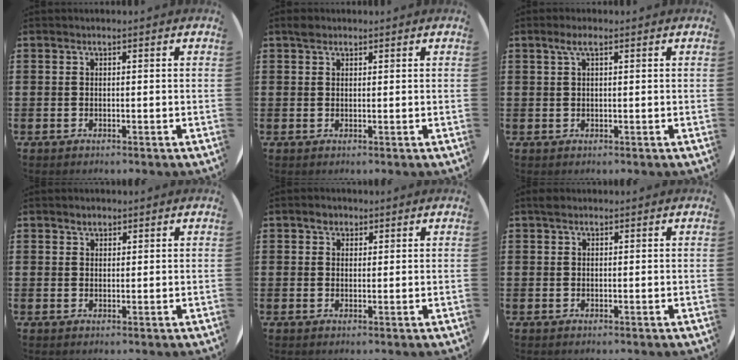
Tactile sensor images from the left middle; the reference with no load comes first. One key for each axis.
{"total": 1.1, "fx": 0.9, "fy": 0.5, "fz": 0.2, "tx": 0.002, "ty": 0.001, "tz": 0.015}
{"total": 1.9, "fx": 0.9, "fy": 0.4, "fz": 1.6, "tx": -0.032, "ty": 0.006, "tz": 0.015}
{"total": 1.4, "fx": 1.2, "fy": 0.6, "fz": 0.2, "tx": 0.003, "ty": 0.000, "tz": 0.021}
{"total": 1.7, "fx": 1.3, "fy": 1.0, "fz": 0.3, "tx": 0.001, "ty": 0.002, "tz": 0.023}
{"total": 0.8, "fx": 0.7, "fy": 0.4, "fz": 0.3, "tx": 0.002, "ty": 0.001, "tz": 0.010}